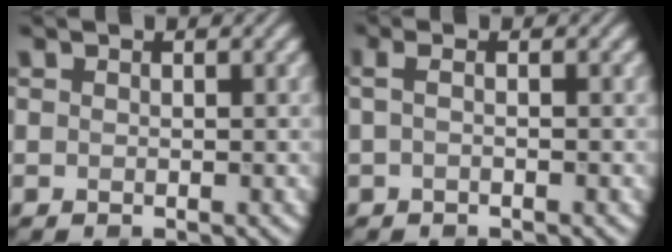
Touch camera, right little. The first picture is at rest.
{"total": 1.5, "force": [-0.3, 0.5, 1.5], "torque": [-0.024, 0.004, -0.017]}